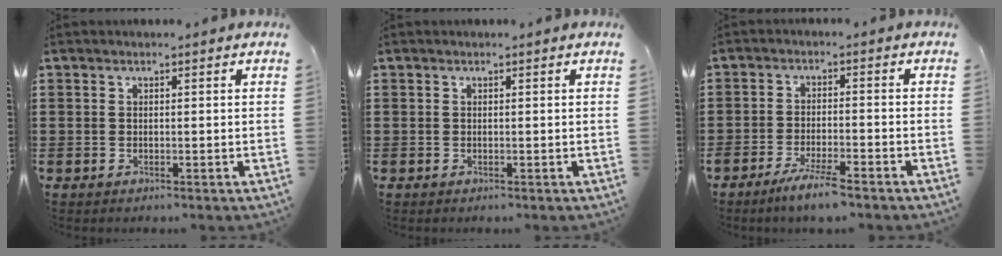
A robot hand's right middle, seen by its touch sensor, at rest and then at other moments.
{"total": 0.0}
{"total": 4.3, "force": [-3.5, 0.0, 2.6], "torque": [-0.054, -0.008, -0.065]}